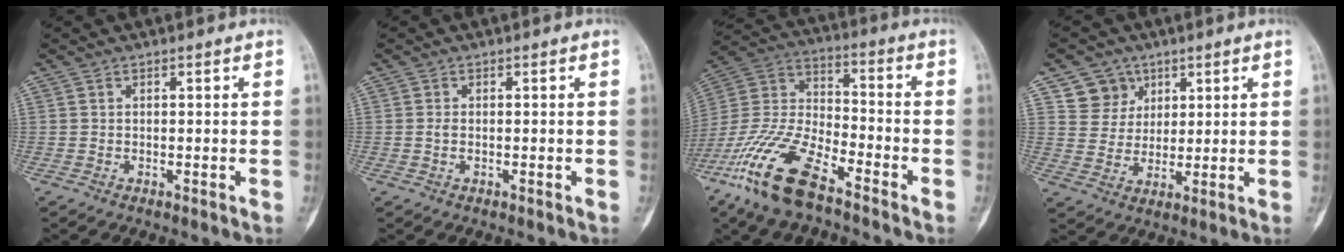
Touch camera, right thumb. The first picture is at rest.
{"total": 1.1, "force": [-0.1, 0.6, 0.8], "torque": [-0.019, 0.000, -0.003]}
{"total": 18.3, "force": [-11.5, 6.6, 12.5], "torque": [-0.266, 0.042, -0.226]}
{"total": 6.9, "force": [3.6, 5.8, 0.8], "torque": [0.017, -0.022, 0.070]}